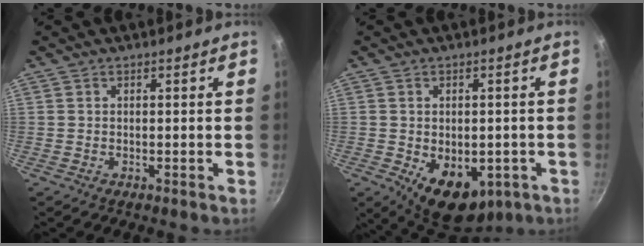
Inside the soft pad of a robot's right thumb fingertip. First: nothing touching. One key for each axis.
{"total": 12.0, "fx": -3.7, "fy": 7.8, "fz": 8.4, "tx": -0.082, "ty": -0.007, "tz": -0.031}